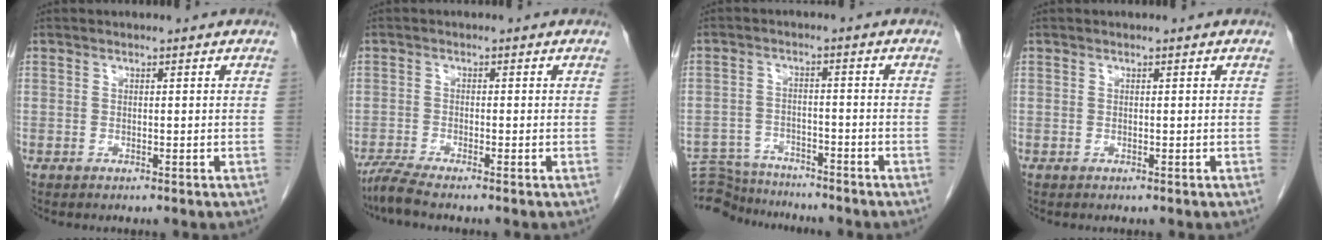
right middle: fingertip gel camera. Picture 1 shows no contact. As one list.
[{"total": 3.0, "force": [-2.5, -0.5, 1.5], "torque": [-0.040, -0.010, -0.055]}, {"total": 10.3, "force": [-10.0, 2.1, 1.3], "torque": [-0.025, 0.008, -0.157]}, {"total": 0.0}]